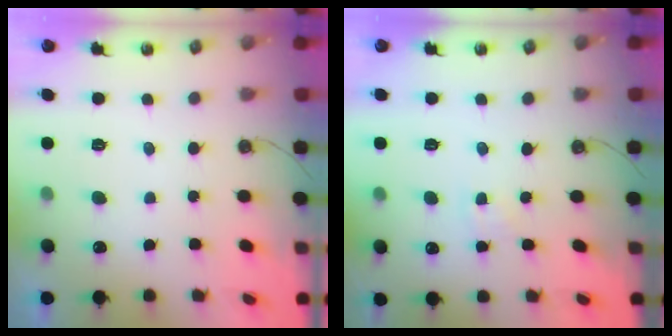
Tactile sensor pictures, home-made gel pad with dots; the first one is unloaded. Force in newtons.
{"total": 2.7, "press": 2.7, "slide": 0.4}